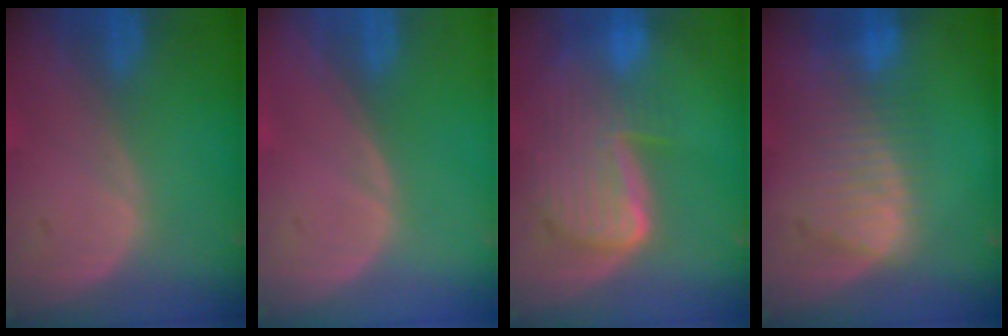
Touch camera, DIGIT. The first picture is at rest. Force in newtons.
{"total": 0.0}
{"total": 9.8, "press": 8.2, "slide": 5.3}
{"total": 8.1, "press": 7.6, "slide": 3.0}